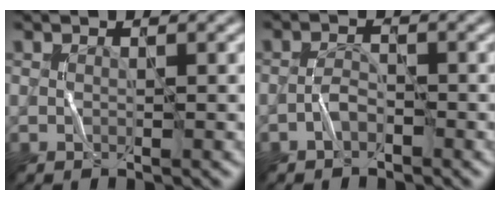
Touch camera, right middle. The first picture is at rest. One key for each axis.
{"total": 1.1, "fx": -0.9, "fy": 0.6, "fz": 0.4, "tx": -0.011, "ty": 0.012, "tz": -0.020}